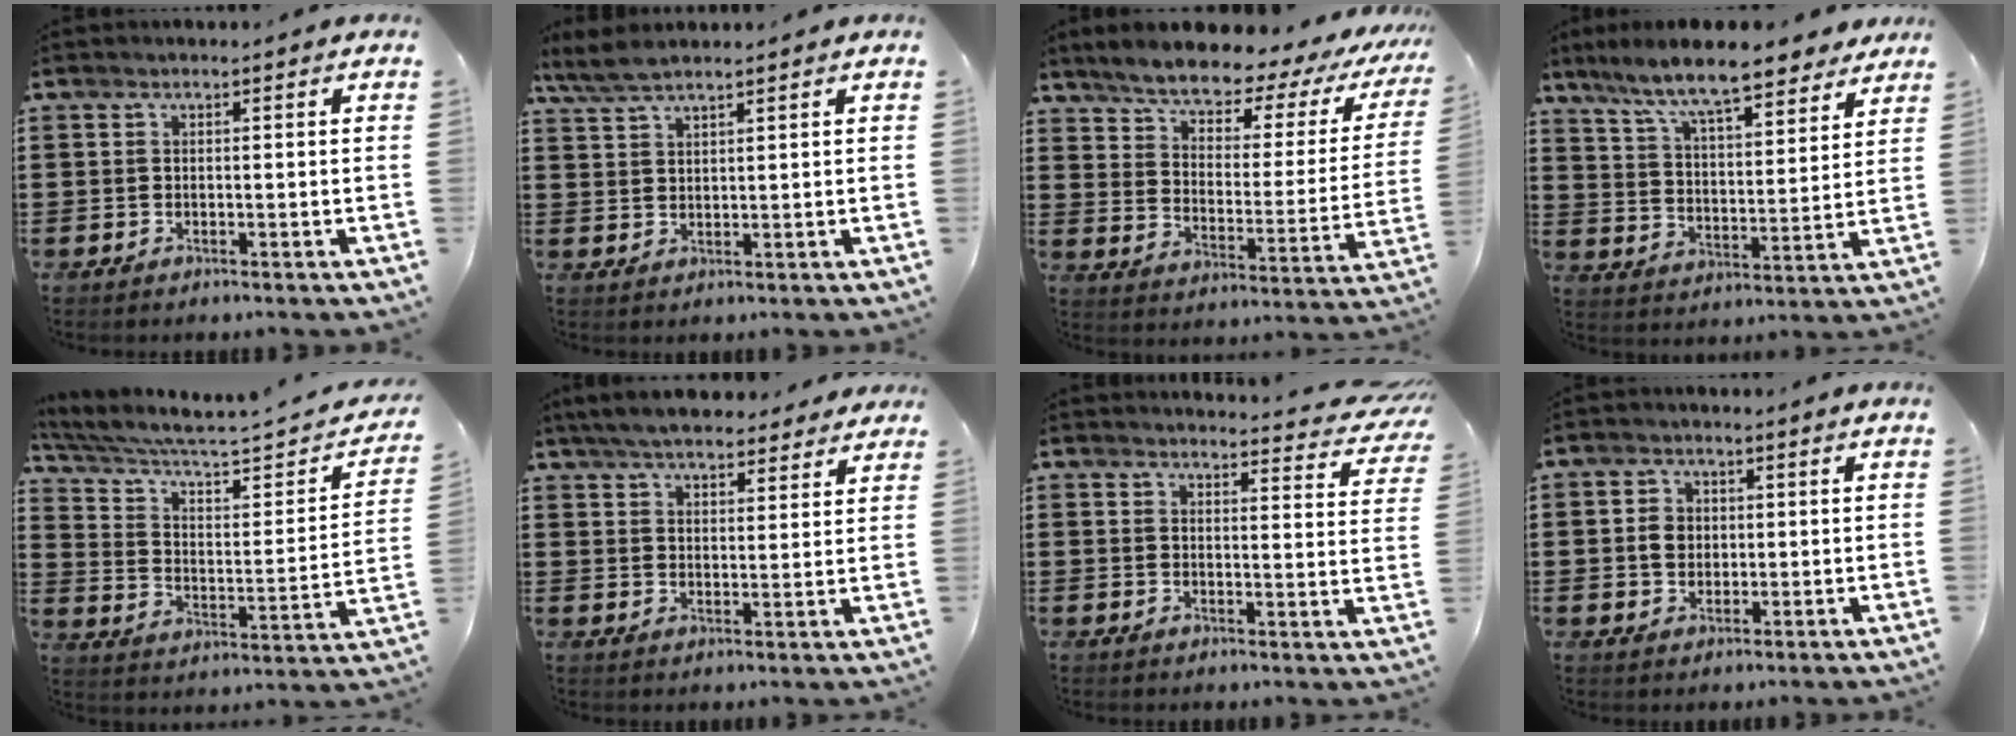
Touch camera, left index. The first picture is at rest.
{"total": 3.5, "force": [2.9, 0.7, 1.8], "torque": [-0.044, 0.004, 0.054]}
{"total": 5.6, "force": [5.1, 1.1, 2.1], "torque": [-0.071, -0.042, 0.080]}
{"total": 10.1, "force": [8.7, 1.1, 5.1], "torque": [-0.130, -0.038, 0.150]}
{"total": 4.5, "force": [3.3, 1.0, 2.9], "torque": [-0.077, -0.034, 0.048]}
{"total": 5.7, "force": [5.4, 1.2, 1.6], "torque": [-0.050, -0.011, 0.100]}
{"total": 3.7, "force": [3.5, 0.3, 1.0], "torque": [-0.019, -0.022, 0.059]}
{"total": 3.2, "force": [0.1, 2.7, 1.6], "torque": [-0.040, 0.009, 0.000]}